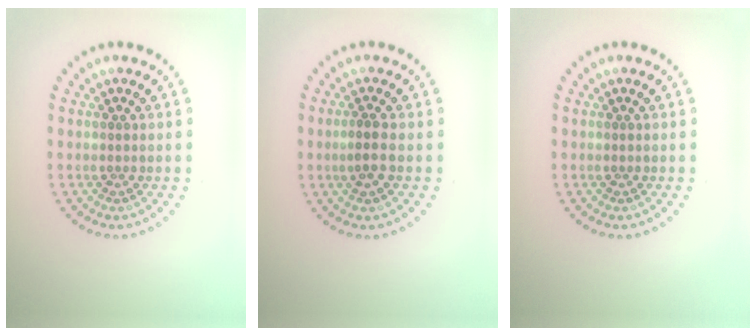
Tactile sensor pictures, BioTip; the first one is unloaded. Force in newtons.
{"total": 1.9, "press": 1.7, "slide": 0.7}
{"total": 0.0}